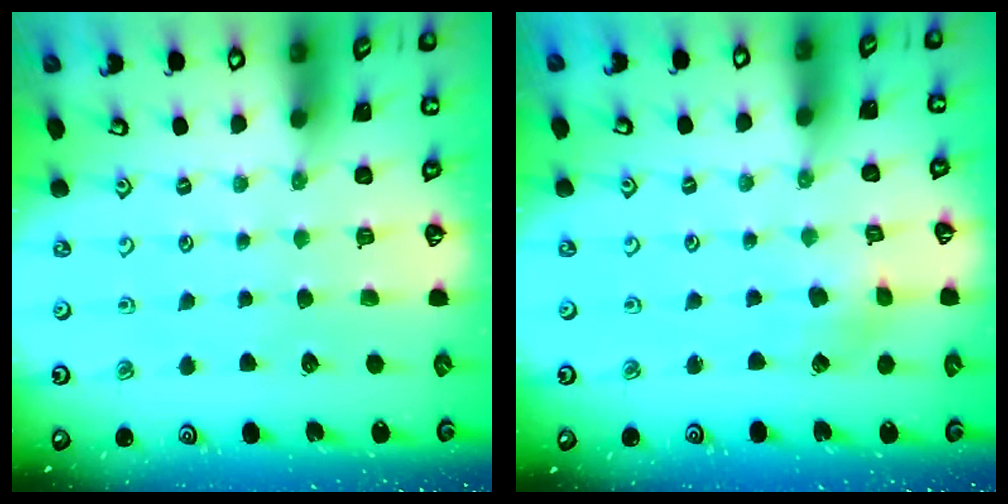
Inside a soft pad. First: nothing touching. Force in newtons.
{"total": 2.8, "press": 2.8, "slide": 0.1}